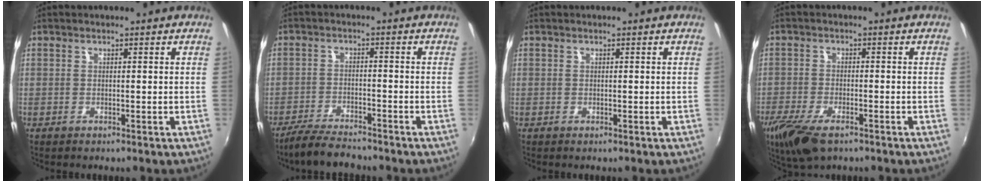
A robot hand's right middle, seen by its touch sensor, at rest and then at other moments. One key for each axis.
{"total": 7.4, "fx": -6.6, "fy": 1.5, "fz": 3.0, "tx": -0.085, "ty": -0.016, "tz": -0.117}
{"total": 0.0}
{"total": 10.2, "fx": -6.7, "fy": 3.8, "fz": 6.7, "tx": -0.160, "ty": -0.035, "tz": -0.124}